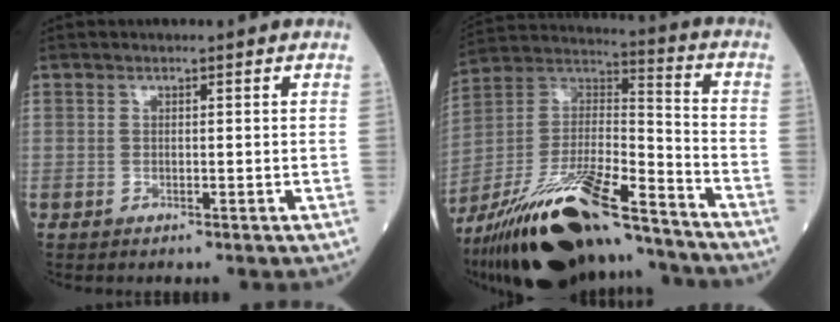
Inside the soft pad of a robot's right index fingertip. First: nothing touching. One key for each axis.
{"total": 25.8, "fx": -19.2, "fy": 5.9, "fz": 16.2, "tx": -0.312, "ty": -0.016, "tz": -0.336}